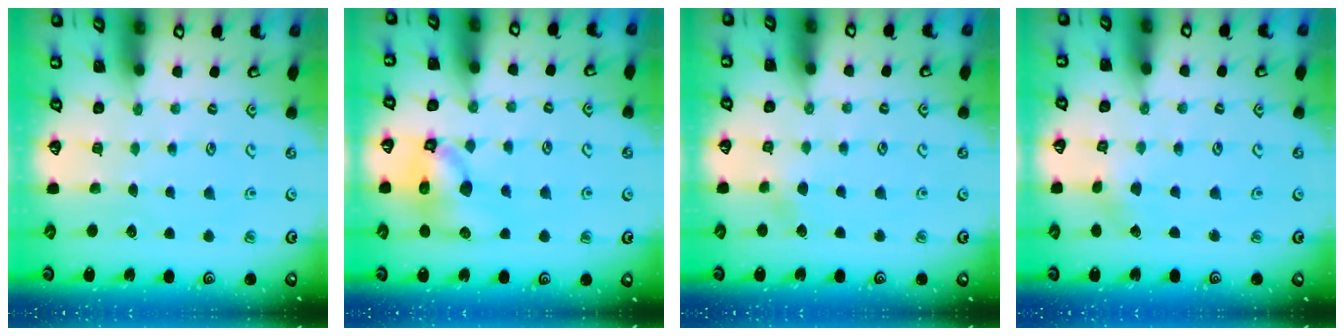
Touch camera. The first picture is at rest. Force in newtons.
{"total": 12.4, "press": 12.3, "slide": 1.7}
{"total": 3.8, "press": 3.7, "slide": 0.8}
{"total": 1.7, "press": 1.6, "slide": 0.2}